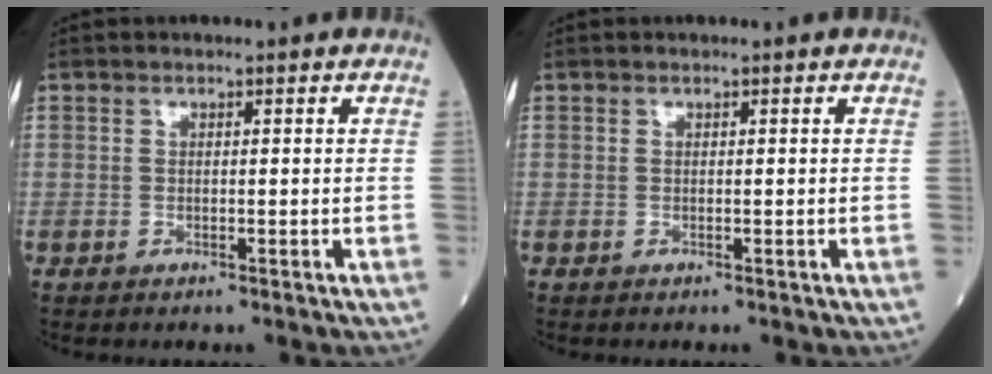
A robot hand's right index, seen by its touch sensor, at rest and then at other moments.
{"total": 0.0}